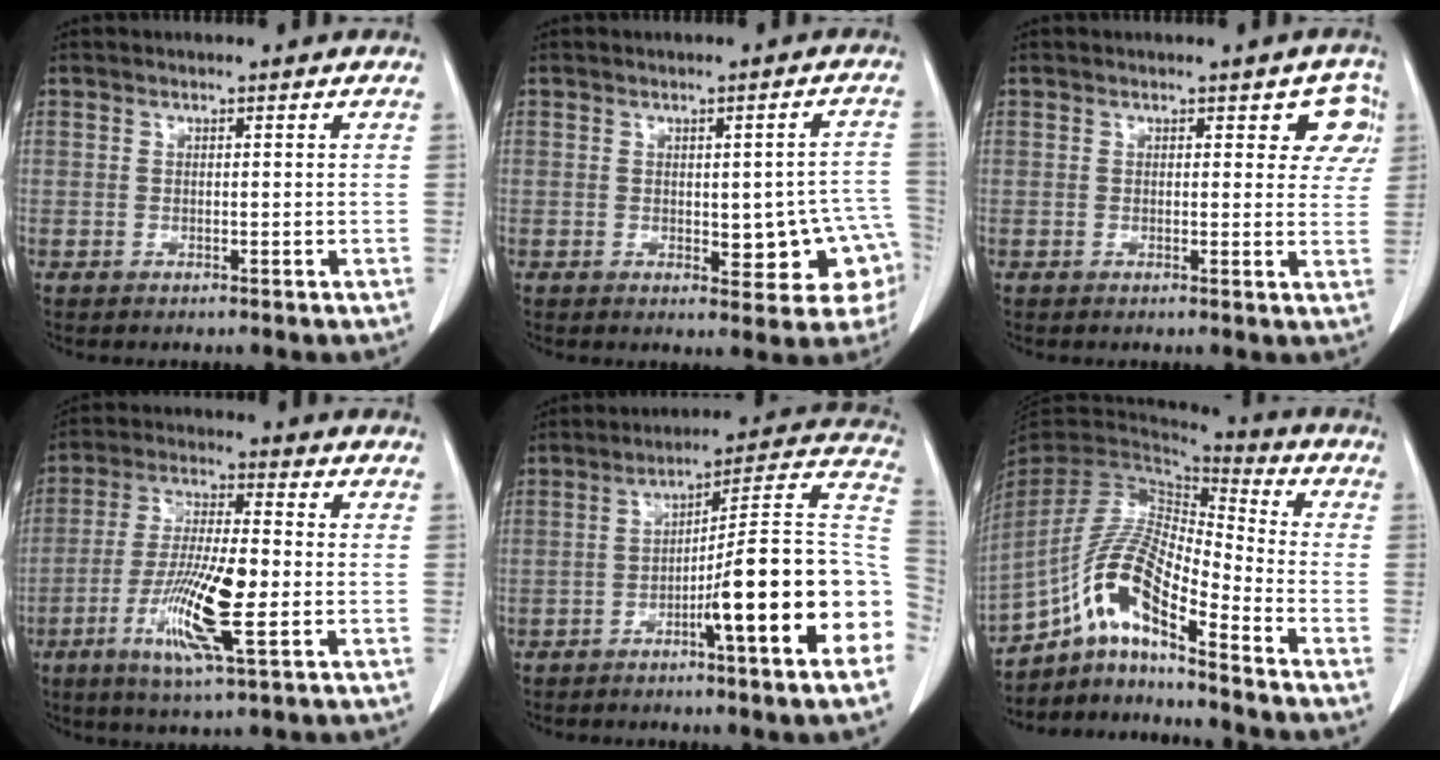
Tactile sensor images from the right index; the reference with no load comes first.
{"total": 9.7, "force": [-1.7, 3.8, 8.7], "torque": [-0.080, 0.018, -0.013]}
{"total": 4.7, "force": [2.1, 2.6, 3.3], "torque": [-0.008, 0.004, 0.014]}
{"total": 12.6, "force": [-3.7, 1.5, 12.0], "torque": [-0.232, -0.014, -0.071]}
{"total": 19.3, "force": [-6.2, 0.3, 18.3], "torque": [-0.183, 0.024, -0.090]}
{"total": 14.7, "force": [-8.5, 2.6, 11.7], "torque": [-0.239, 0.008, -0.157]}